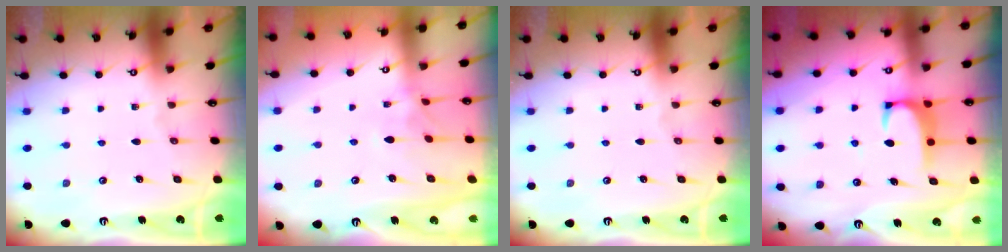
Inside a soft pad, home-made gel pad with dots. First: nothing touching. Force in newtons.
{"total": 2.3, "press": 2.2, "slide": 0.8}
{"total": 0.0}
{"total": 1.9, "press": 1.9, "slide": 0.3}